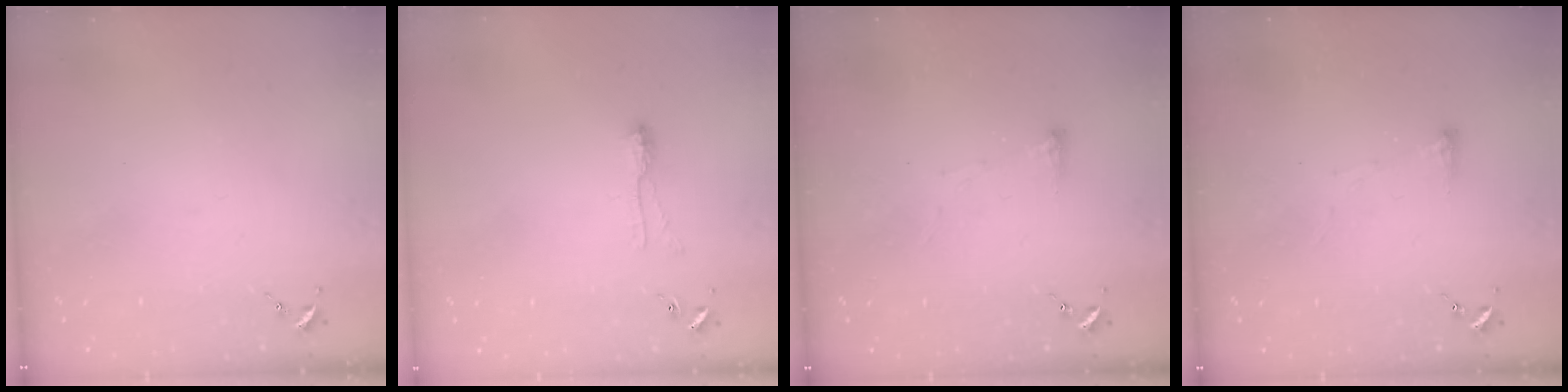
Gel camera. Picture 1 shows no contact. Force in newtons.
{"total": 7.1, "press": 7.1, "slide": 0.8}
{"total": 3.7, "press": 3.7, "slide": 0.4}
{"total": 3.7, "press": 3.7, "slide": 0.4}